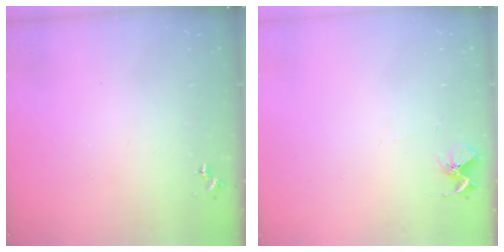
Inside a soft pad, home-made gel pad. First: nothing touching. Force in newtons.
{"total": 5.8, "press": 5.8, "slide": 0.5}